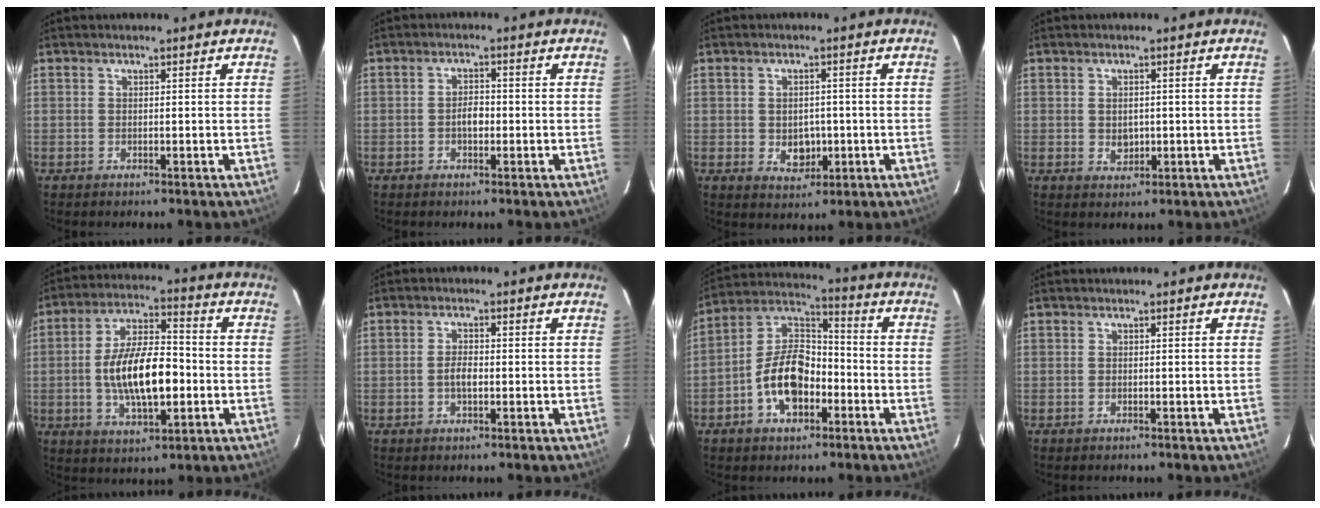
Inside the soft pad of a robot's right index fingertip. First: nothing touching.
{"total": 2.8, "force": [-0.7, 1.7, 2.1], "torque": [-0.037, 0.006, -0.013]}
{"total": 5.0, "force": [-0.9, 3.9, 3.1], "torque": [-0.052, -0.002, -0.004]}
{"total": 3.0, "force": [-0.3, 2.4, 1.8], "torque": [-0.028, -0.001, 0.000]}
{"total": 14.7, "force": [-2.3, 6.1, 13.1], "torque": [-0.246, 0.007, -0.037]}
{"total": 2.5, "force": [-0.6, 1.1, 2.1], "torque": [-0.043, 0.004, -0.012]}
{"total": 12.7, "force": [-4.9, 7.5, 9.0], "torque": [-0.176, 0.027, -0.083]}
{"total": 0.0}